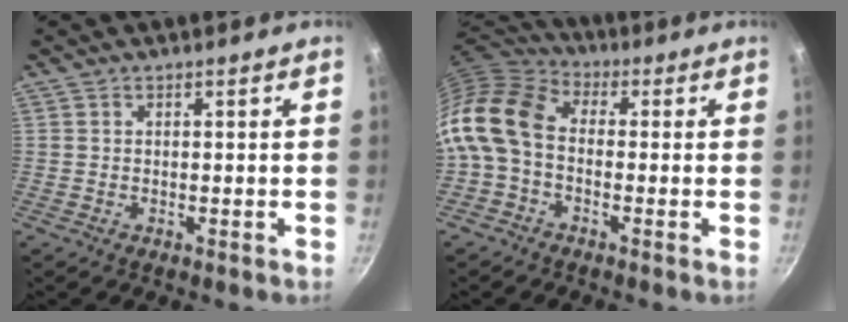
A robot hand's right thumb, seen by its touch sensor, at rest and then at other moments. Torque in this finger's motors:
{"motor_torque": [2.16, 2.08, 0.97, -0.94, 0.25]}